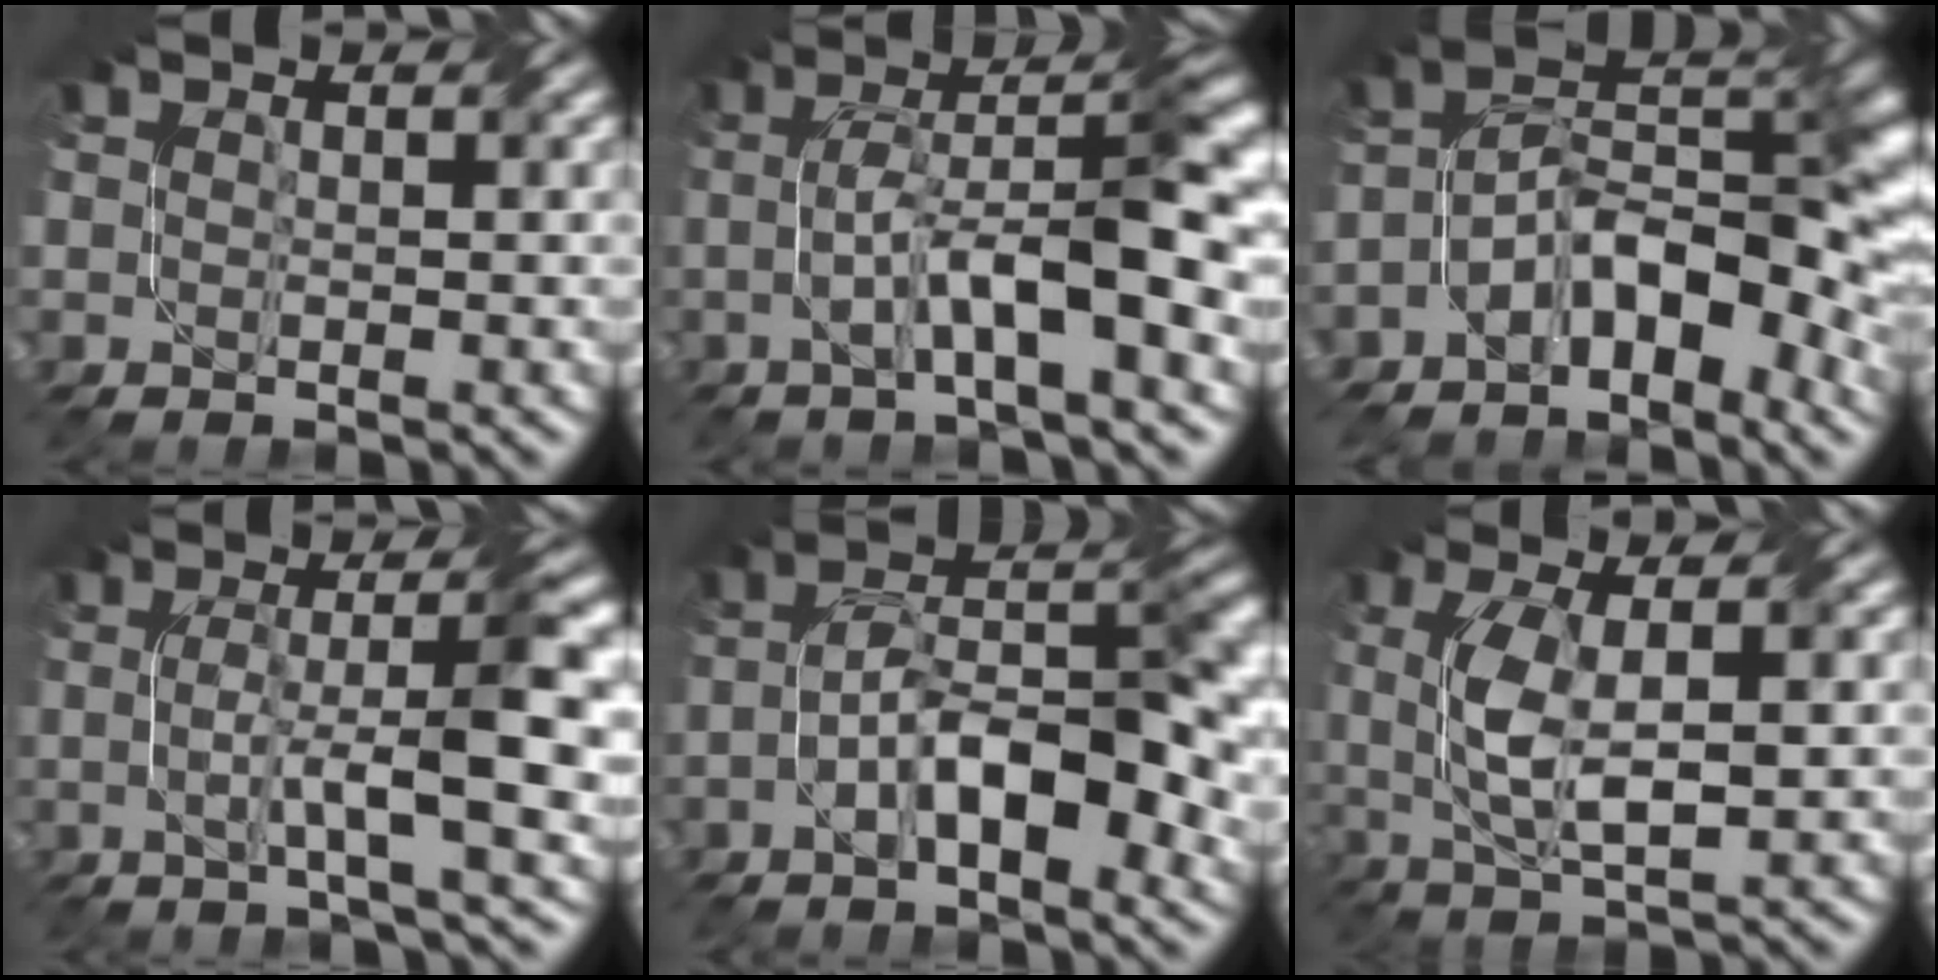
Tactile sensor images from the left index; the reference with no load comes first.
{"total": 8.4, "force": [-1.1, 1.7, 8.2], "torque": [-0.131, 0.022, -0.024]}
{"total": 9.8, "force": [-4.1, 5.0, 7.3], "torque": [-0.096, 0.018, -0.081]}
{"total": 7.3, "force": [-0.1, 1.0, 7.2], "torque": [-0.114, 0.009, -0.001]}
{"total": 9.9, "force": [-3.1, 3.7, 8.7], "torque": [-0.136, 0.020, -0.055]}
{"total": 5.1, "force": [0.5, 1.6, 4.8], "torque": [-0.104, 0.003, 0.011]}